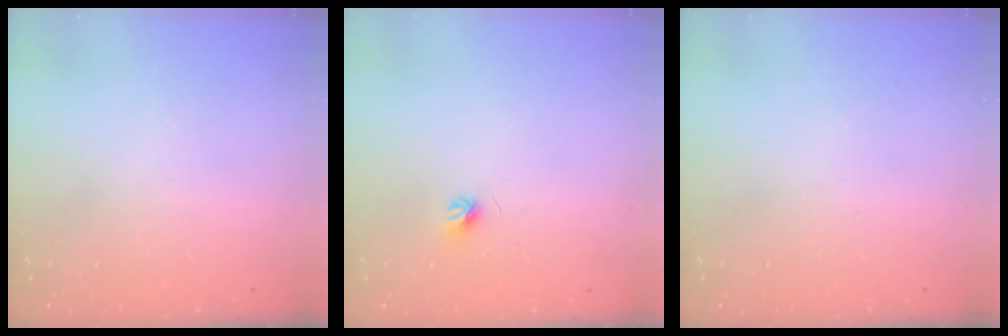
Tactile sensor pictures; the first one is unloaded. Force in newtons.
{"total": 4.1, "press": 4.0, "slide": 0.4}
{"total": 0.0}